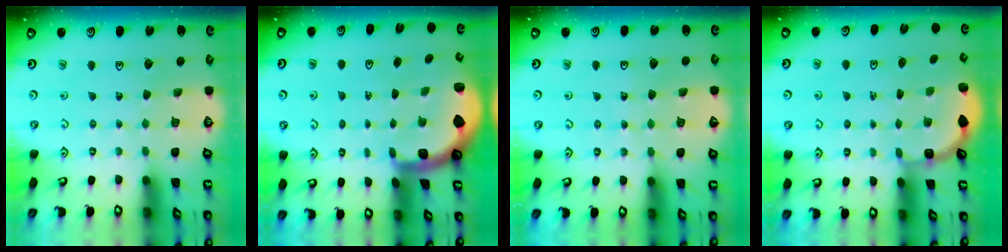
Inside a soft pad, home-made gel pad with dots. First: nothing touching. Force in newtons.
{"total": 1.7, "press": 1.6, "slide": 0.3}
{"total": 4.0, "press": 4.0, "slide": 0.5}
{"total": 3.7, "press": 3.5, "slide": 1.3}